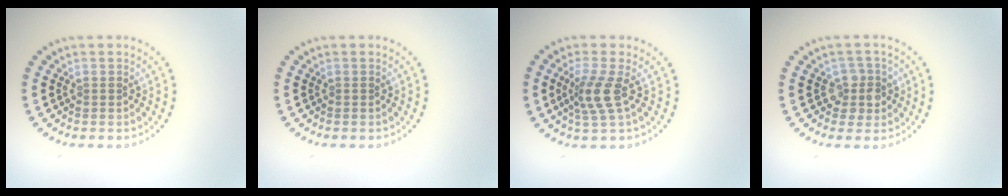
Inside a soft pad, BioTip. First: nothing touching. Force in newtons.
{"total": 0.0}
{"total": 2.9, "press": 2.2, "slide": 2.0}
{"total": 2.3, "press": 2.0, "slide": 1.1}